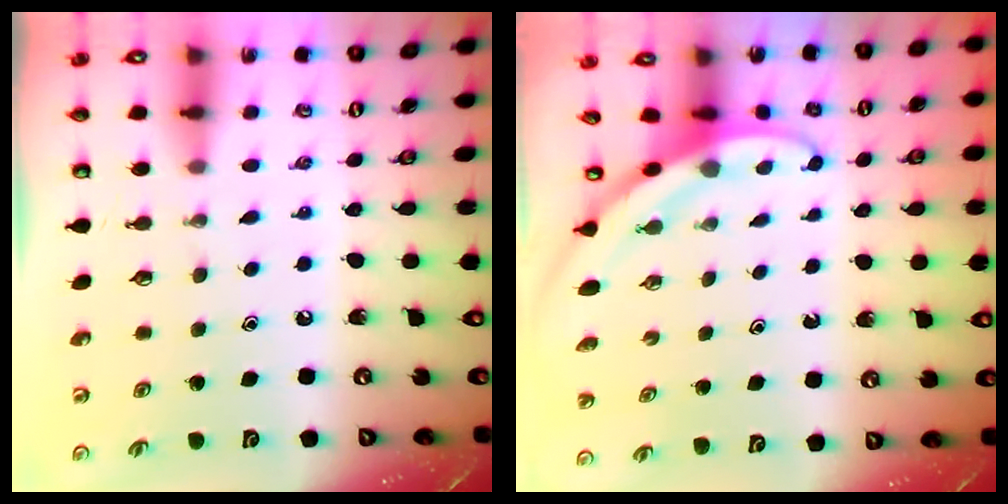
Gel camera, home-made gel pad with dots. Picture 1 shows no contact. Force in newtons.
{"total": 3.1, "press": 3.1, "slide": 0.1}